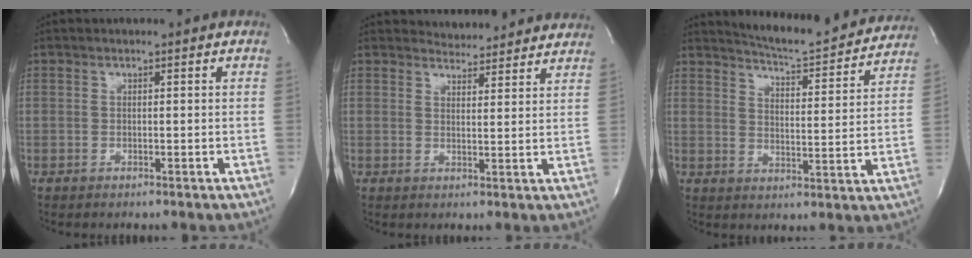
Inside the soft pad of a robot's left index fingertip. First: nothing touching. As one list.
[{"total": 8.7, "force": [8.4, 1.8, 0.9], "torque": [0.000, 0.001, 0.090]}, {"total": 14.8, "force": [14.3, 1.5, 3.6], "torque": [-0.054, -0.030, 0.178]}]